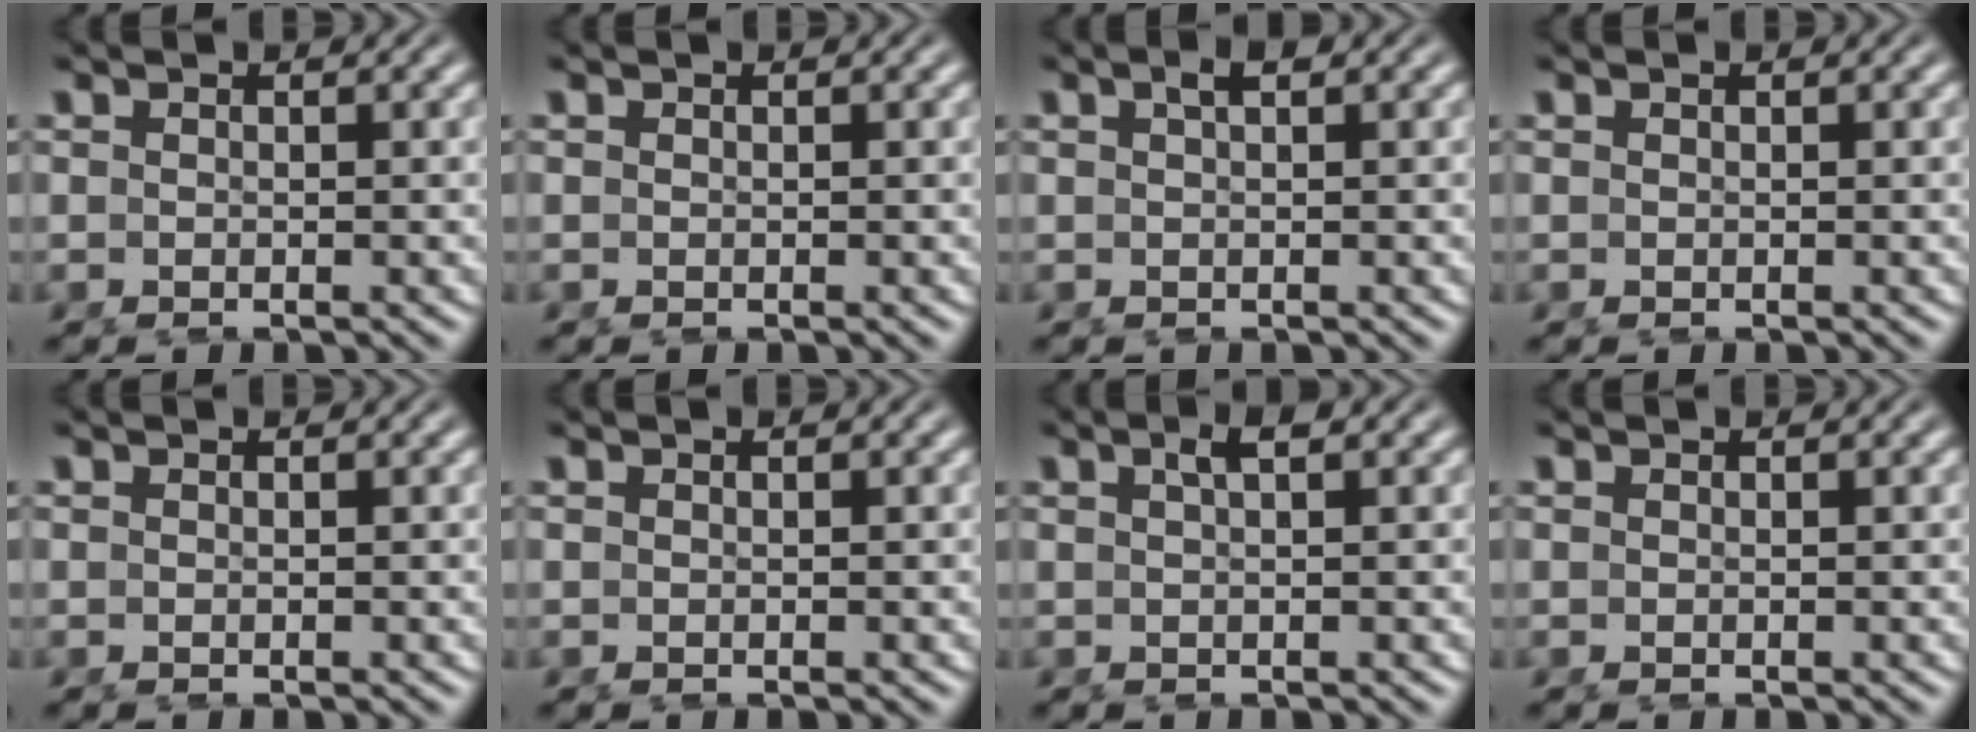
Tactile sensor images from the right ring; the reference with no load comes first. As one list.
[{"total": 0.0}, {"total": 1.0, "force": [0.5, 0.1, 0.9], "torque": [-0.013, 0.006, 0.009]}, {"total": 0.0}, {"total": 0.0}, {"total": 0.0}, {"total": 1.3, "force": [0.6, -0.1, 1.1], "torque": [-0.015, 0.008, 0.011]}, {"total": 0.0}]